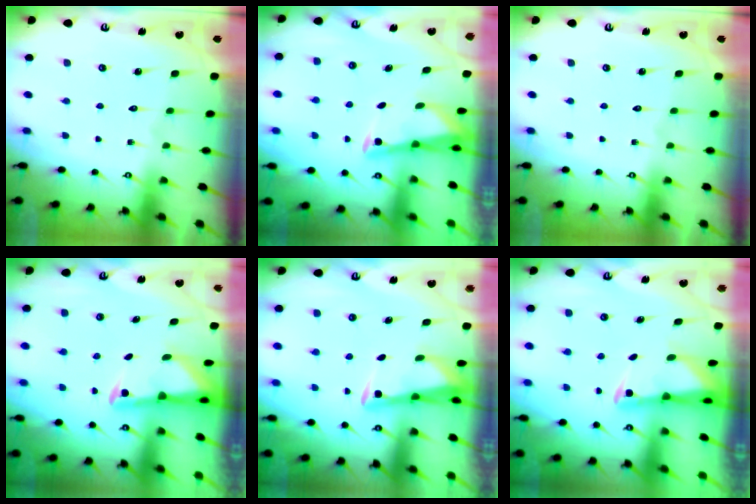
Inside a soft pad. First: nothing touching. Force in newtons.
{"total": 2.8, "press": 2.8, "slide": 0.2}
{"total": 0.0}
{"total": 2.8, "press": 2.7, "slide": 0.7}
{"total": 3.4, "press": 3.4, "slide": 0.4}
{"total": 2.5, "press": 2.4, "slide": 0.5}